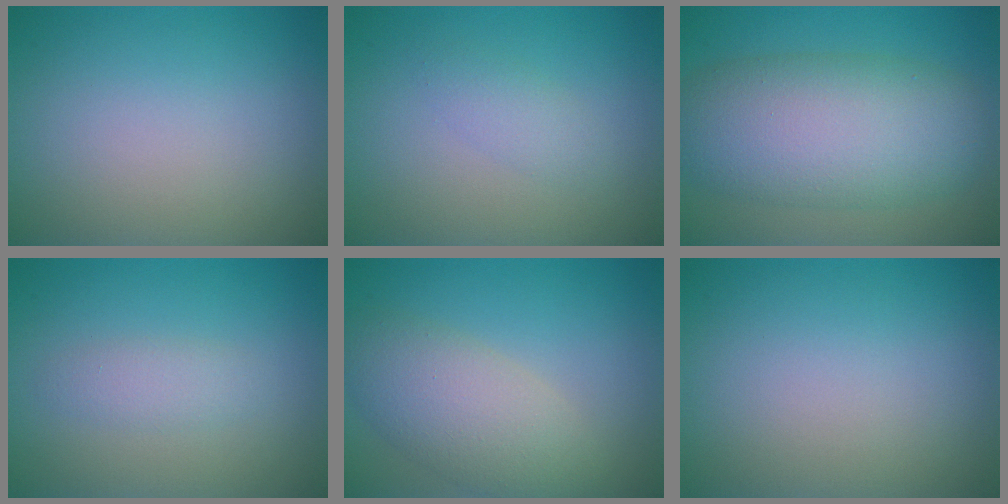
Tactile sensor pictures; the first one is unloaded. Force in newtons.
{"total": 1.5, "press": 1.5, "slide": 0.1}
{"total": 9.4, "press": 9.4, "slide": 0.5}
{"total": 1.6, "press": 1.6, "slide": 0.0}
{"total": 5.5, "press": 5.4, "slide": 0.5}
{"total": 0.0}